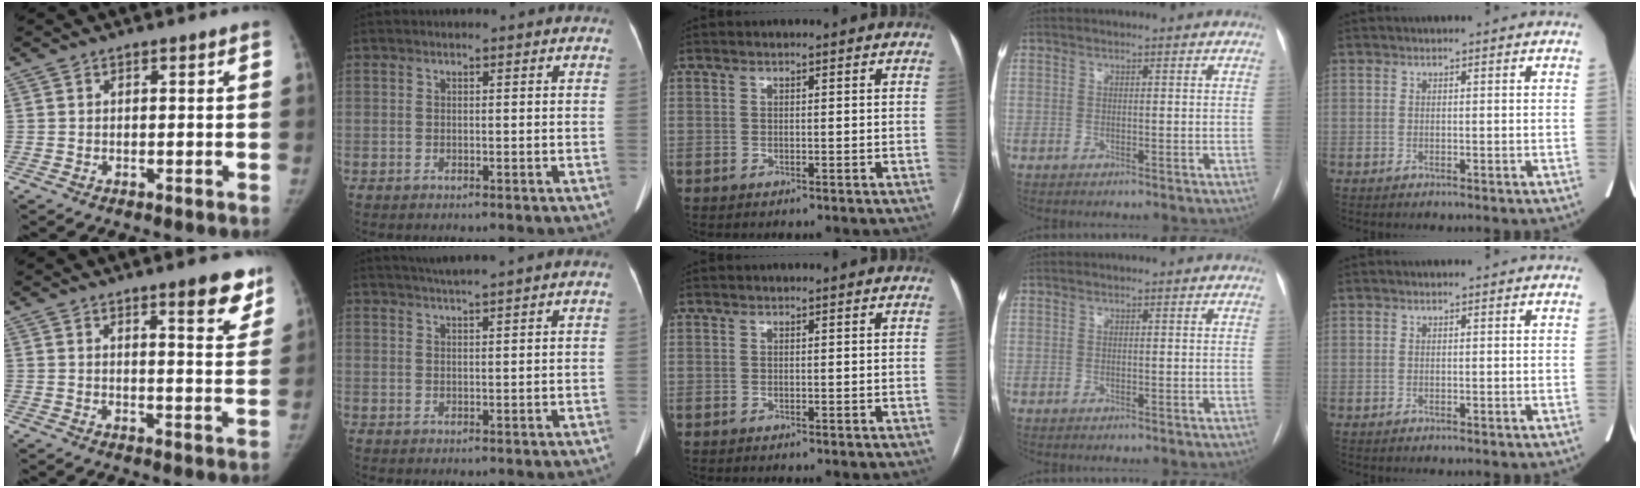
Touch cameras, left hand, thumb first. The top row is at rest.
{"thumb": {"total": 7.9, "force": [5.3, 1.9, 5.5], "torque": [-0.046, -0.032, 0.068]}, "index": {"total": 4.7, "force": [4.0, -1.2, 2.1], "torque": [-0.036, 0.014, 0.065]}}